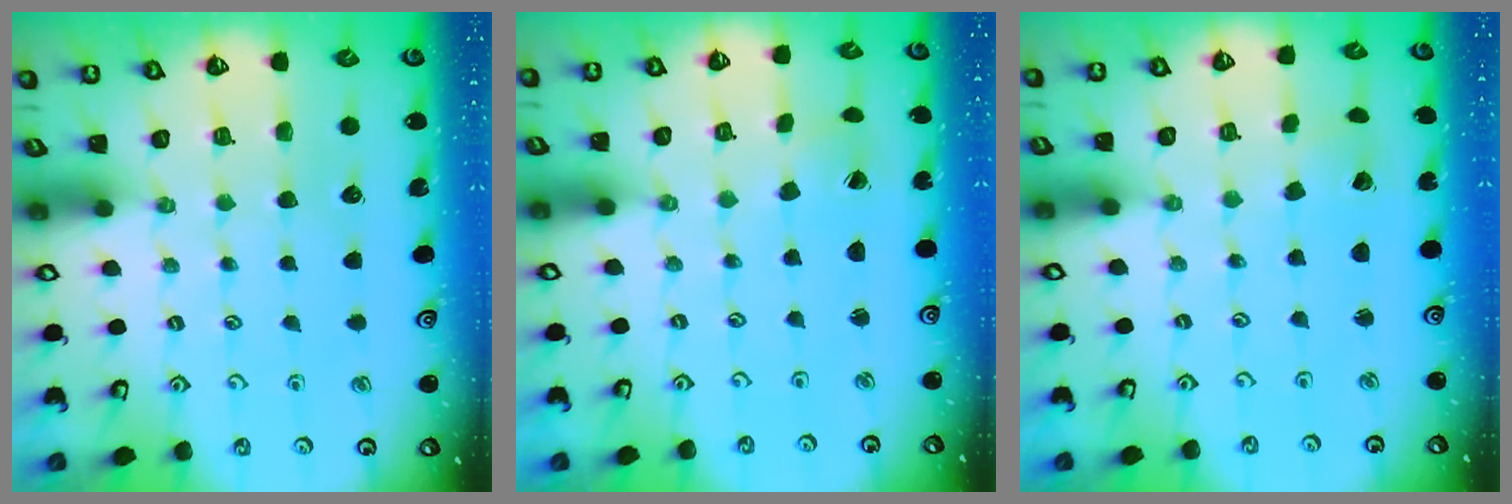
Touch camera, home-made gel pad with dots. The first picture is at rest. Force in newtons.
{"total": 1.2, "press": 1.2, "slide": 0.1}
{"total": 2.4, "press": 2.4, "slide": 0.1}